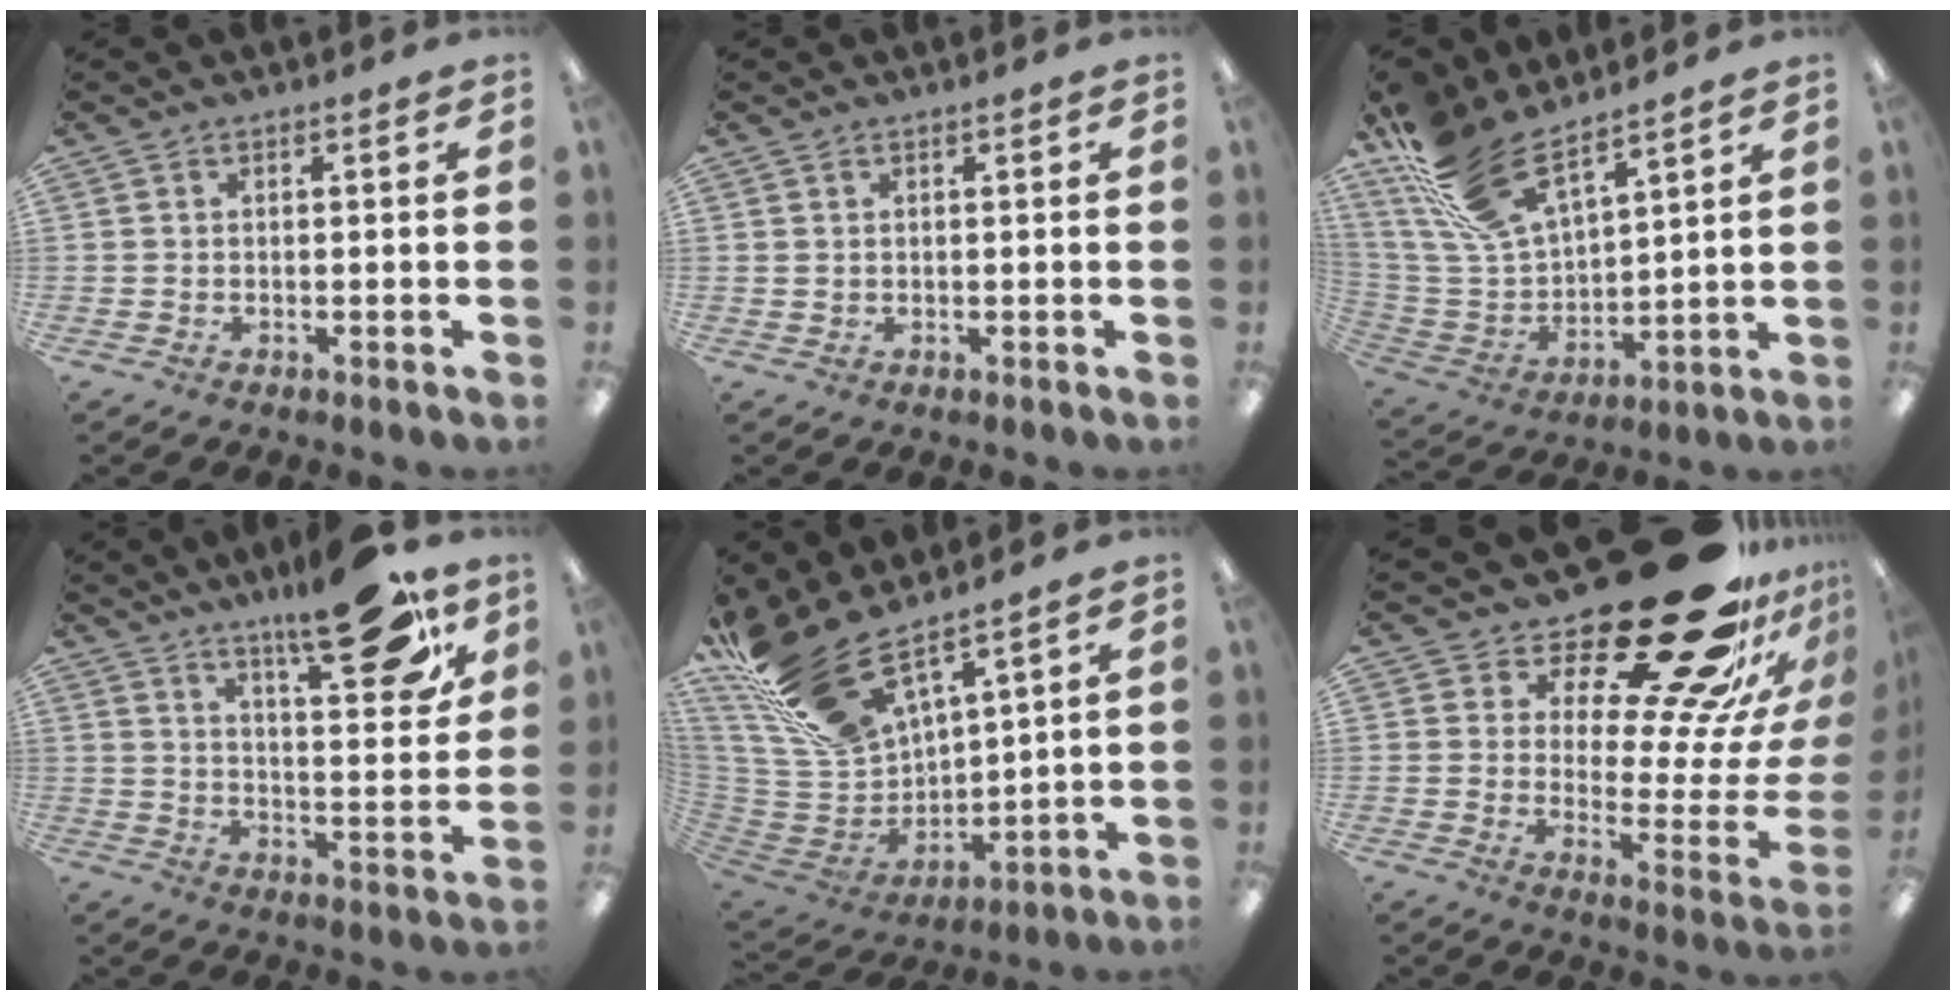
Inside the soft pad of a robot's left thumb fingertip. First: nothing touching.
{"total": 0.9, "force": [0.5, 0.7, 0.2], "torque": [-0.006, 0.004, 0.009]}
{"total": 19.2, "force": [13.9, 7.9, 10.6], "torque": [-0.251, -0.076, 0.256]}
{"total": 21.5, "force": [14.2, 7.8, 14.2], "torque": [-0.182, -0.084, 0.222]}
{"total": 21.6, "force": [16.2, 8.3, 11.5], "torque": [-0.260, -0.093, 0.300]}
{"total": 29.0, "force": [19.6, 9.8, 19.1], "torque": [-0.238, -0.159, 0.337]}